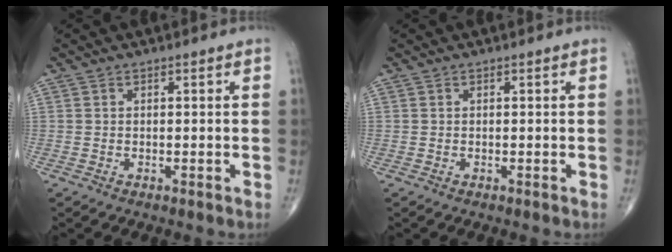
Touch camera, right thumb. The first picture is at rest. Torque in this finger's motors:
{"motor_torque": [0.00, 0.00, -0.04, -0.04, 0.00]}